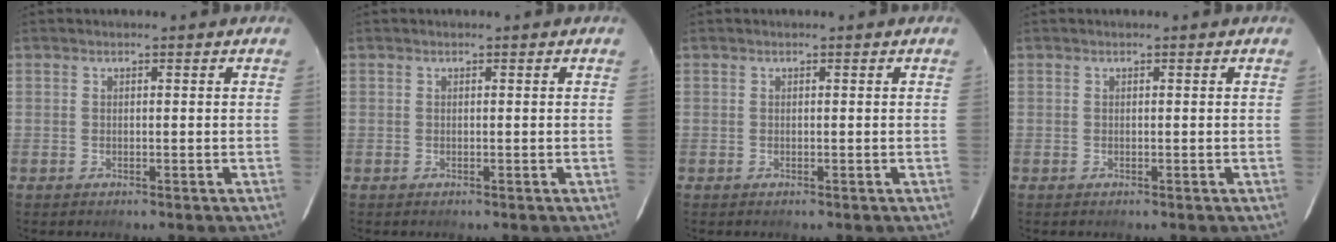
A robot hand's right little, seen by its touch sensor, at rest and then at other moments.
{"total": 0.0}
{"total": 0.0}
{"total": 0.0}